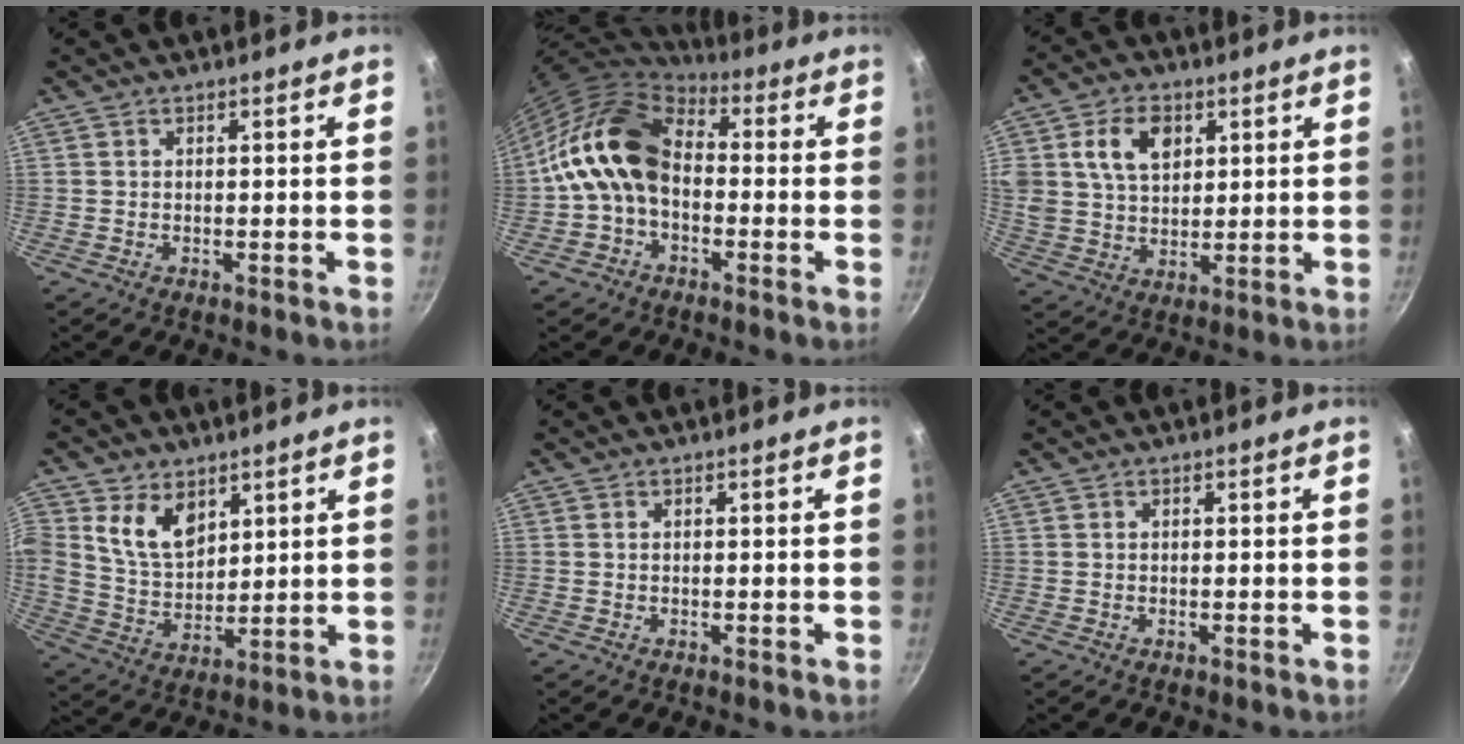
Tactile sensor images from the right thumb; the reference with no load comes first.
{"total": 13.8, "force": [-0.6, 9.7, 9.7], "torque": [-0.145, 0.039, -0.028]}
{"total": 10.7, "force": [3.7, 7.5, 6.6], "torque": [-0.099, -0.006, 0.066]}
{"total": 10.1, "force": [4.5, 6.9, 5.7], "torque": [-0.082, -0.031, 0.092]}
{"total": 0.0}
{"total": 0.0}